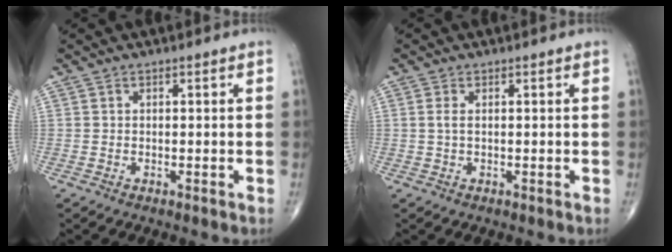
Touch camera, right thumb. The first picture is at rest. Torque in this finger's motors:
{"motor_torque": [-0.08, -0.17, 0.18, 0.22, 0.00]}